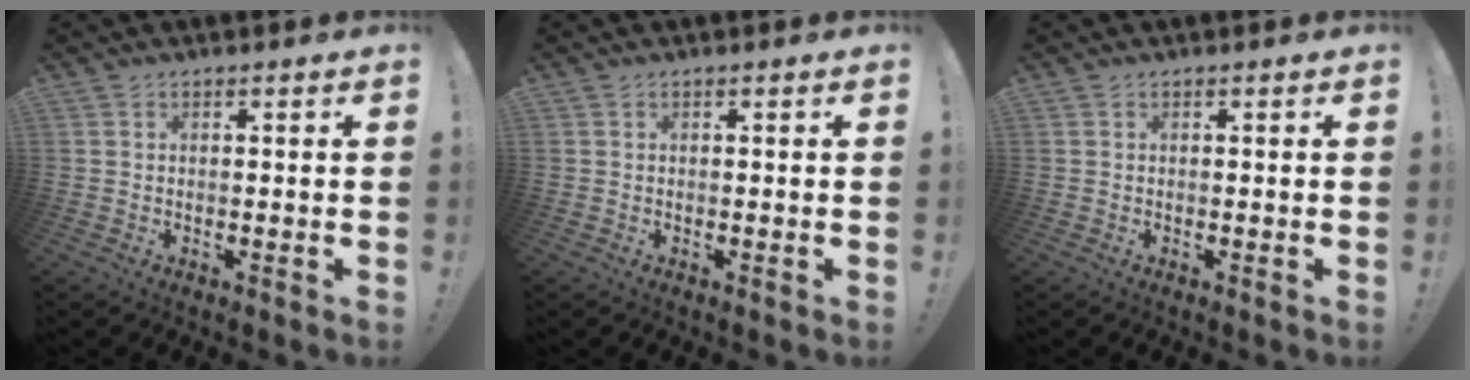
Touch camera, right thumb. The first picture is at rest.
{"total": 0.0}
{"total": 0.0}